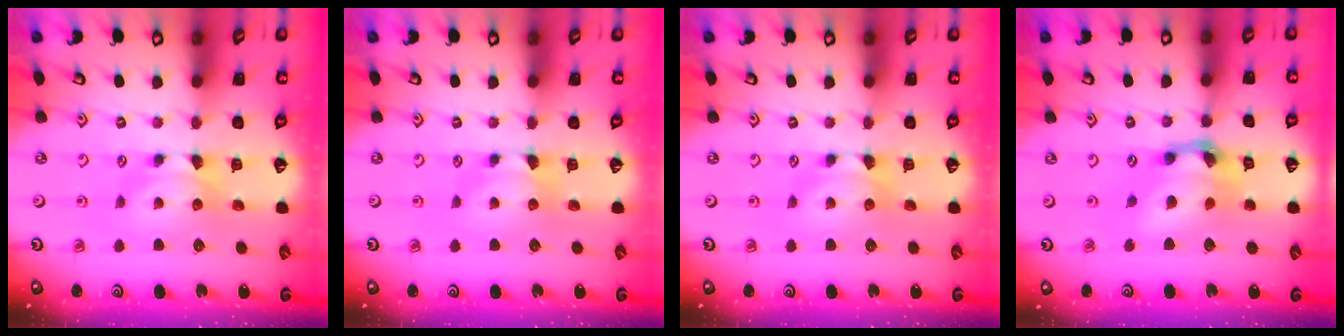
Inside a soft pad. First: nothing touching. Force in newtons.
{"total": 0.0}
{"total": 0.0}
{"total": 6.6, "press": 6.2, "slide": 2.3}